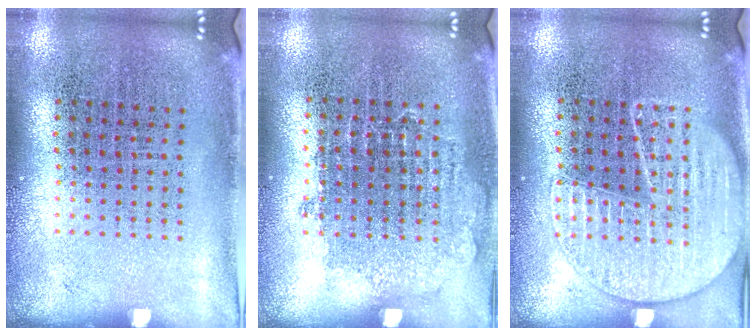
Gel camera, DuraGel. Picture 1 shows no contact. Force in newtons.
{"total": 0.9, "press": 0.8, "slide": 0.4}
{"total": 1.7, "press": 1.6, "slide": 0.2}